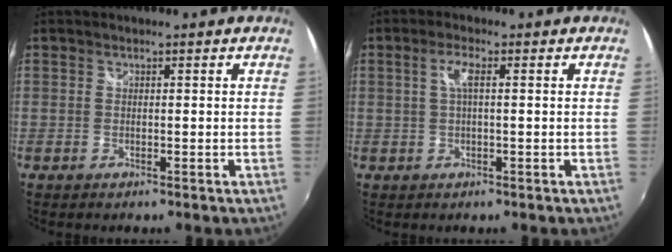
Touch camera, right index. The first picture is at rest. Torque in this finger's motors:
{"motor_torque": [0.50, 0.03, 0.20, 0.06]}